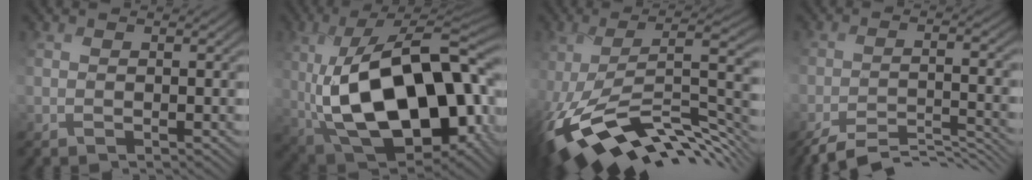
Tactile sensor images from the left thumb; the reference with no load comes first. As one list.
[{"total": 21.0, "force": [-0.1, 11.6, 17.5], "torque": [-0.314, -0.025, 0.015]}, {"total": 14.0, "force": [-6.0, 6.3, 11.0], "torque": [-0.231, -0.015, -0.091]}, {"total": 8.5, "force": [-7.6, 1.4, 3.5], "torque": [-0.064, -0.002, -0.115]}]